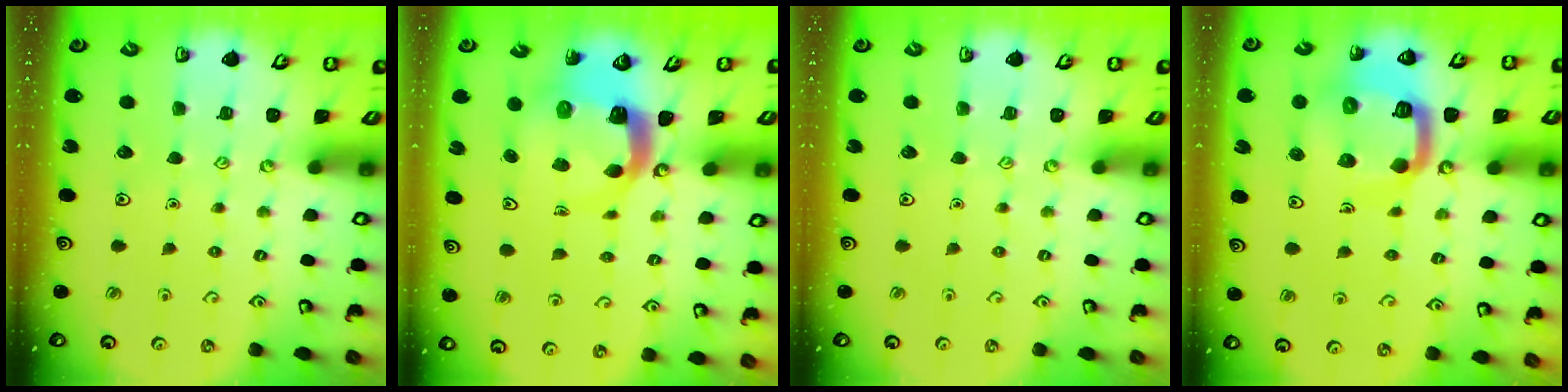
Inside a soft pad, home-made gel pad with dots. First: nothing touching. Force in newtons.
{"total": 6.2, "press": 6.1, "slide": 0.9}
{"total": 0.0}
{"total": 15.1, "press": 15.0, "slide": 1.8}